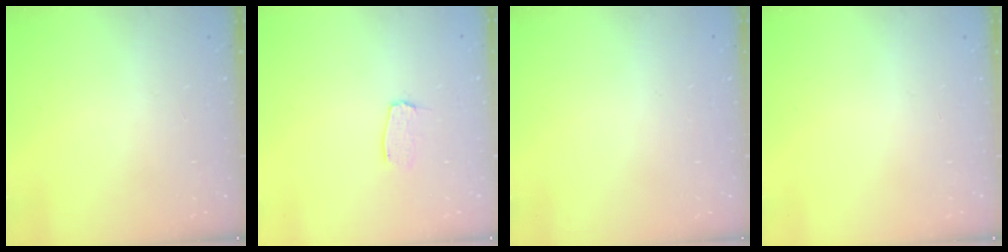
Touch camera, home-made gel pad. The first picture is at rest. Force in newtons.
{"total": 3.7, "press": 3.7, "slide": 0.3}
{"total": 0.0}
{"total": 0.0}